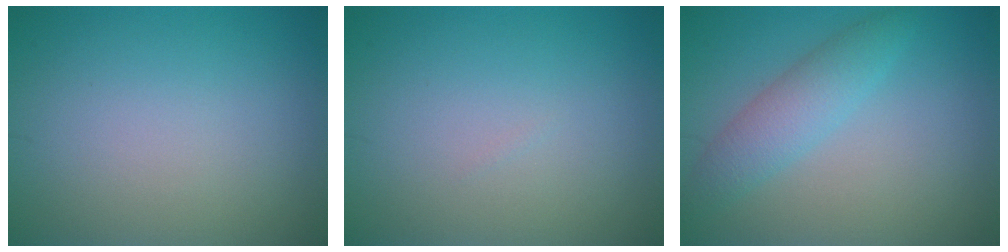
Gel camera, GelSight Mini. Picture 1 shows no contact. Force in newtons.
{"total": 0.0}
{"total": 2.4, "press": 2.4, "slide": 0.2}